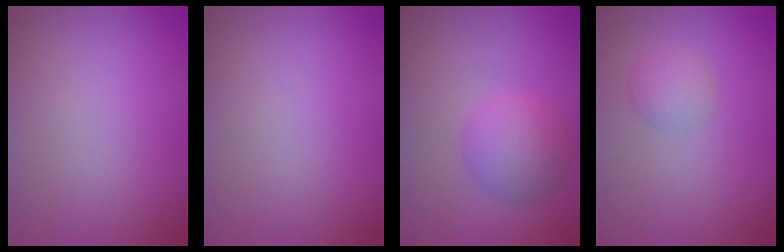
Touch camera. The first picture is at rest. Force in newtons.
{"total": 0.0}
{"total": 3.8, "press": 3.8, "slide": 0.0}
{"total": 1.6, "press": 1.6, "slide": 0.0}